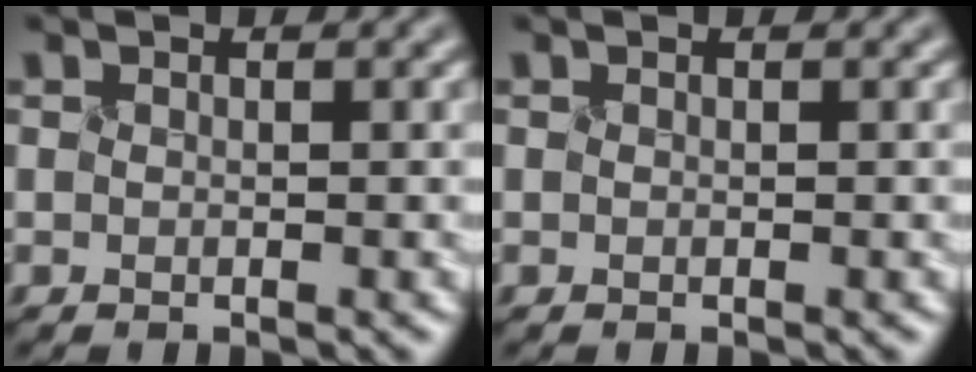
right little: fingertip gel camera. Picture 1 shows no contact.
{"total": 0.0}